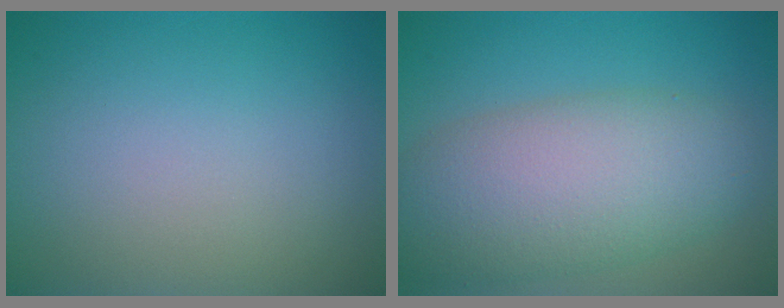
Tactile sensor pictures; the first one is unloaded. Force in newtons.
{"total": 8.4, "press": 8.4, "slide": 0.2}